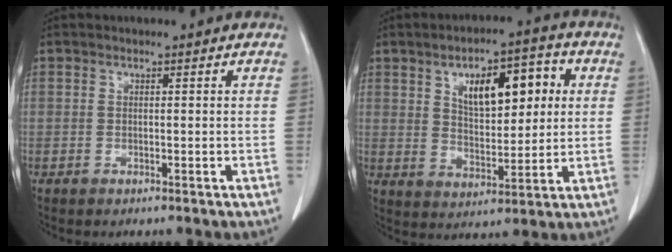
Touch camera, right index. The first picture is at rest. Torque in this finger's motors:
{"motor_torque": [0.33, 0.21, 0.36, 0.08]}